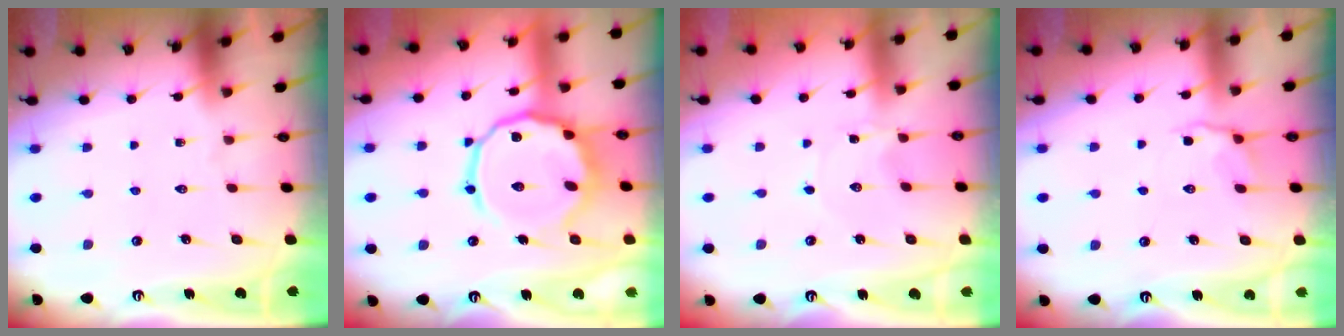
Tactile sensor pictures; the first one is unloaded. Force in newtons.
{"total": 15.2, "press": 15.1, "slide": 1.5}
{"total": 0.0}
{"total": 4.8, "press": 4.4, "slide": 2.1}